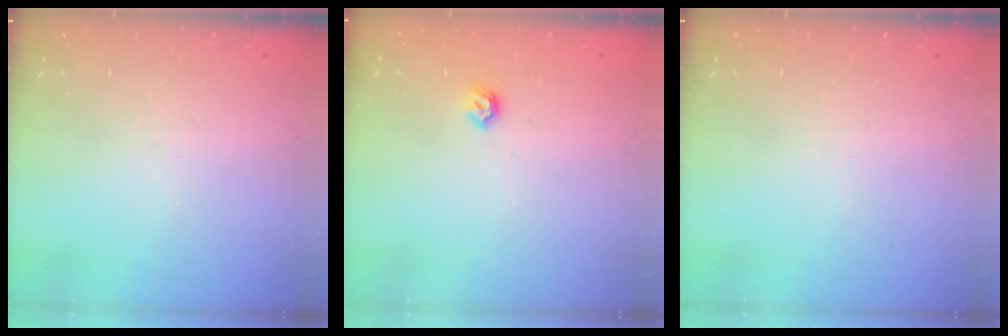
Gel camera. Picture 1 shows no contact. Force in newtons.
{"total": 5.0, "press": 4.9, "slide": 1.1}
{"total": 0.0}